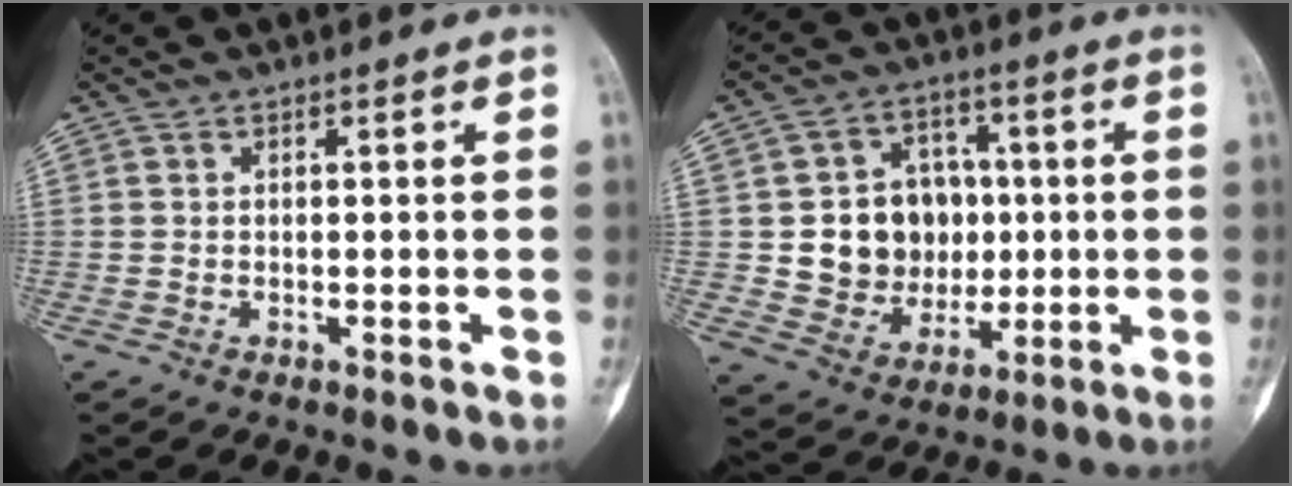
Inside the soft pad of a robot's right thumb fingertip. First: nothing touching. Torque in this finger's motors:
{"motor_torque": [1.24, 1.26, 0.42, -0.43, 0.11]}